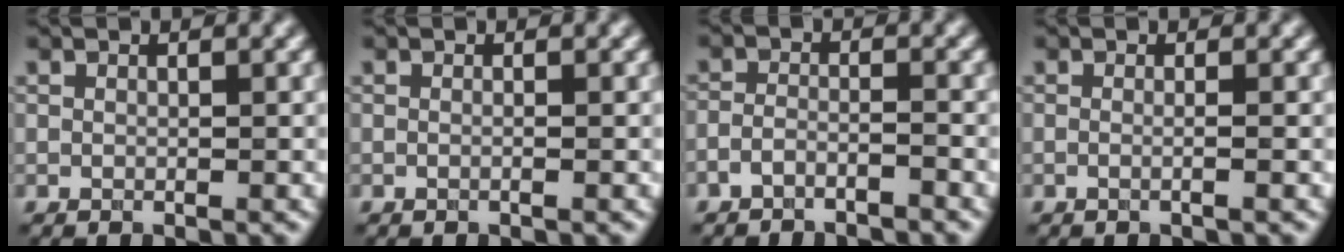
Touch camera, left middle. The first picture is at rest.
{"total": 0.6, "force": [-0.1, 0.2, 0.6], "torque": [-0.010, -0.010, -0.008]}
{"total": 2.2, "force": [-2.1, 0.4, 0.7], "torque": [-0.011, 0.001, -0.043]}
{"total": 2.0, "force": [0.2, 1.0, 1.7], "torque": [0.004, -0.006, -0.025]}